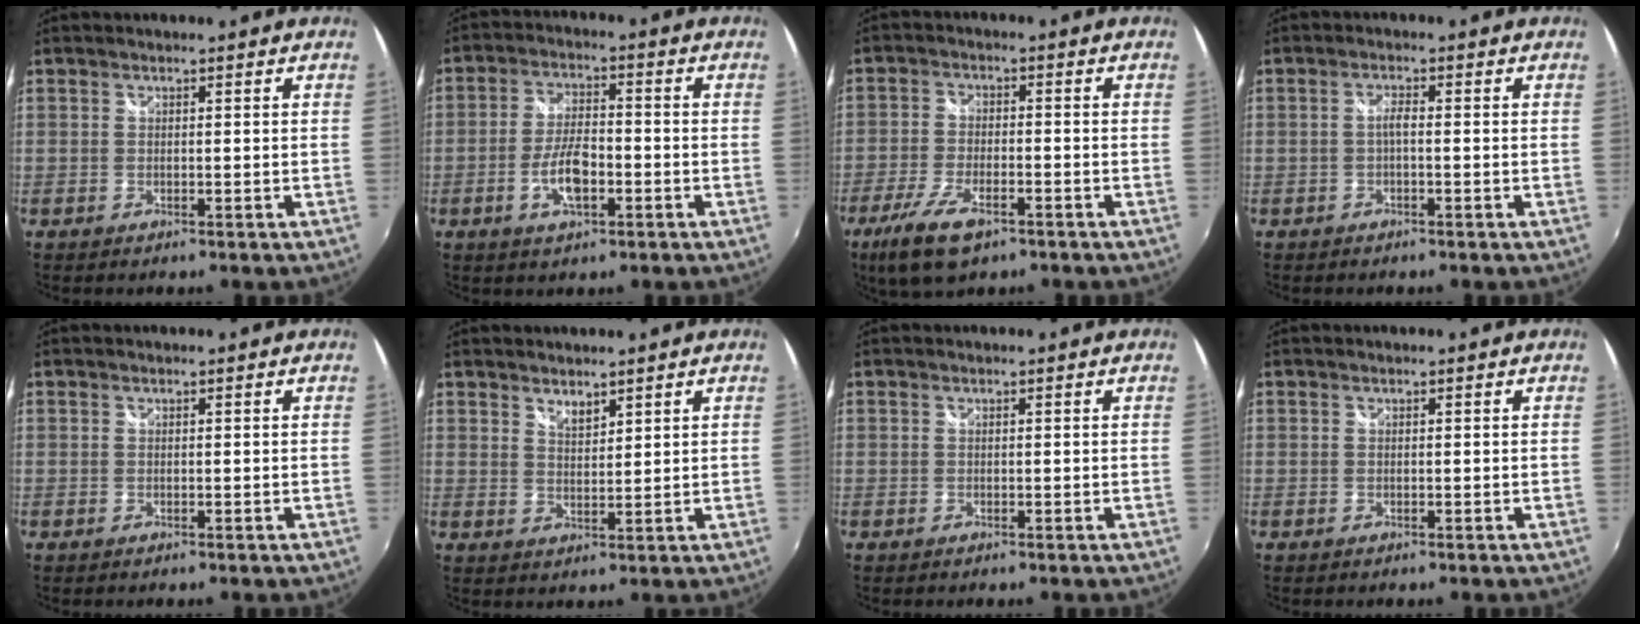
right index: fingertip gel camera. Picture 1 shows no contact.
{"total": 7.3, "force": [-2.8, 2.9, 6.1], "torque": [-0.125, 0.000, -0.048]}
{"total": 10.1, "force": [-6.1, 3.8, 7.0], "torque": [-0.163, -0.025, -0.116]}
{"total": 1.5, "force": [-0.5, 0.3, 1.4], "torque": [-0.027, 0.004, -0.011]}
{"total": 0.0}
{"total": 2.7, "force": [2.3, 0.8, 1.1], "torque": [-0.015, 0.001, 0.041]}
{"total": 0.0}
{"total": 0.0}